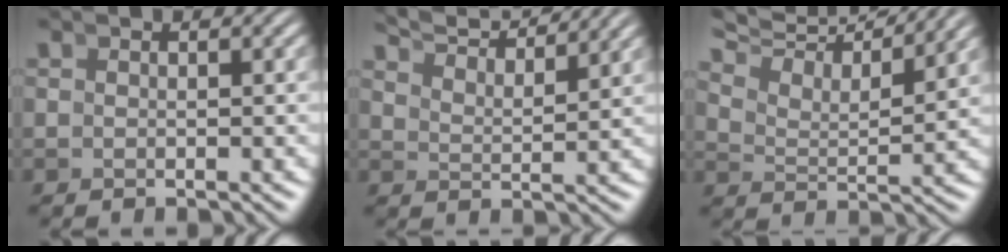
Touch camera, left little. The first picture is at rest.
{"total": 7.0, "force": [6.3, 1.4, 2.6], "torque": [-0.049, 0.016, 0.098]}
{"total": 9.5, "force": [7.9, 3.0, 4.3], "torque": [-0.081, 0.034, 0.108]}